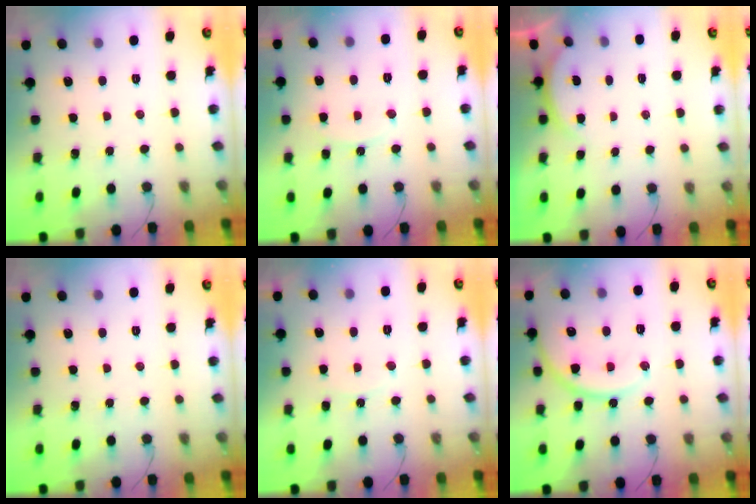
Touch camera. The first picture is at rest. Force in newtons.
{"total": 7.7, "press": 7.6, "slide": 0.9}
{"total": 2.4, "press": 2.4, "slide": 0.6}
{"total": 0.0}
{"total": 5.9, "press": 5.8, "slide": 0.6}
{"total": 15.9, "press": 15.9, "slide": 1.4}